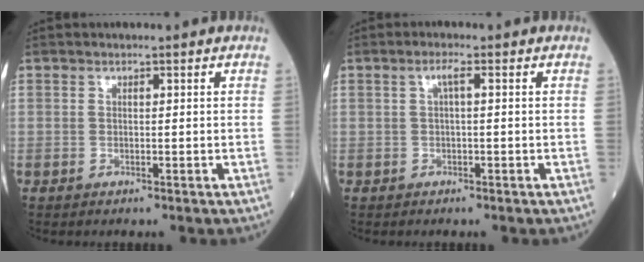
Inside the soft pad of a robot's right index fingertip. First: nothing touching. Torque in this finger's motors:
{"motor_torque": [0.11, 0.08, 0.13, 0.04]}